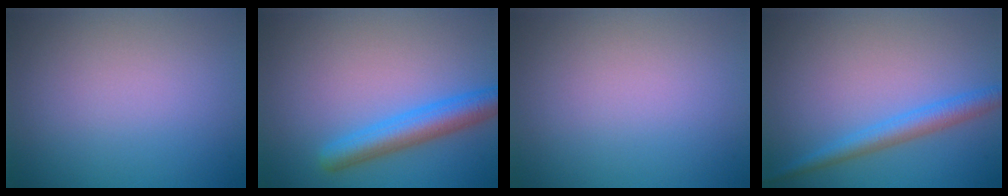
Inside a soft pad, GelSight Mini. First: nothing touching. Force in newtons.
{"total": 4.2, "press": 4.2, "slide": 0.1}
{"total": 0.0}
{"total": 2.8, "press": 2.8, "slide": 0.2}